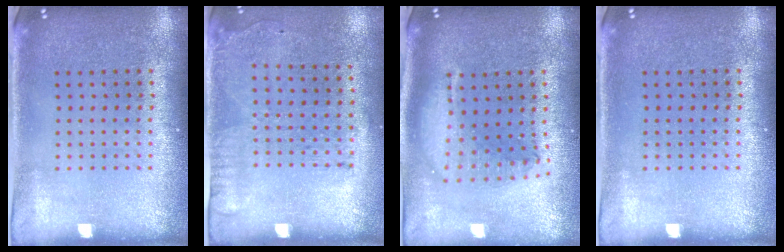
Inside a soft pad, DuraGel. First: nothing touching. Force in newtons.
{"total": 1.8, "press": 1.2, "slide": 1.3}
{"total": 1.9, "press": 1.6, "slide": 1.1}
{"total": 0.0}